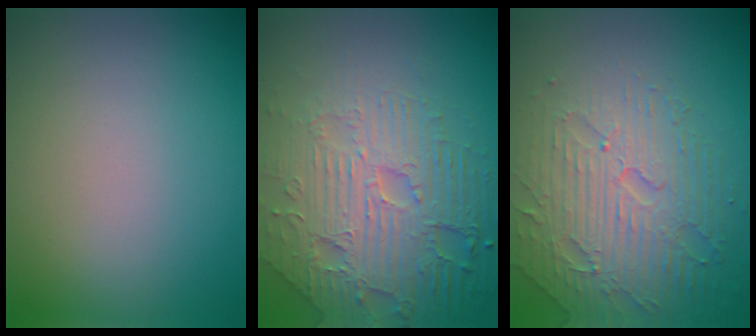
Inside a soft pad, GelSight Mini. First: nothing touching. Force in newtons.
{"total": 8.1, "press": 5.9, "slide": 5.5}
{"total": 5.1, "press": 4.9, "slide": 1.2}